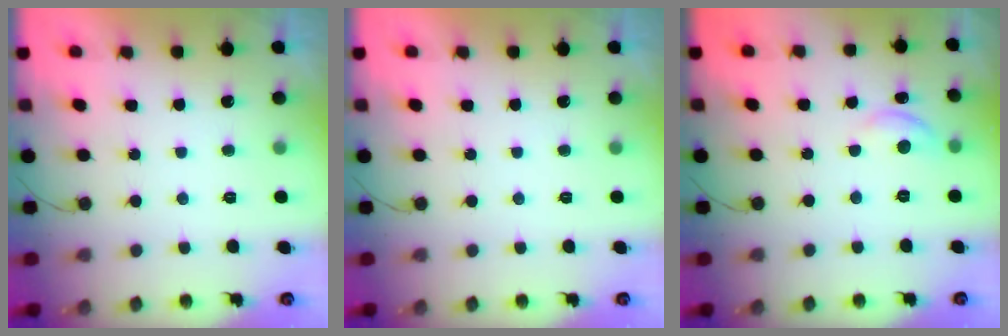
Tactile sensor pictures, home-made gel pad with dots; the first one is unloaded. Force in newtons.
{"total": 0.0}
{"total": 5.8, "press": 5.7, "slide": 0.6}